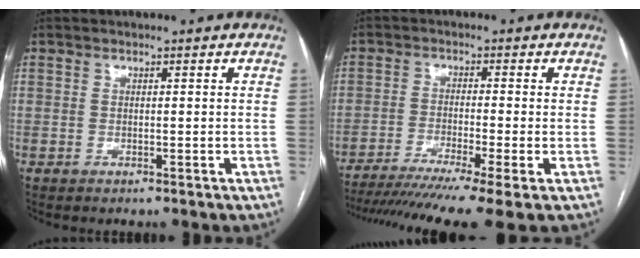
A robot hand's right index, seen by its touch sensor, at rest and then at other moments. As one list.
[{"total": 14.0, "force": [-10.5, -1.1, 9.1], "torque": [-0.142, -0.034, -0.168]}]